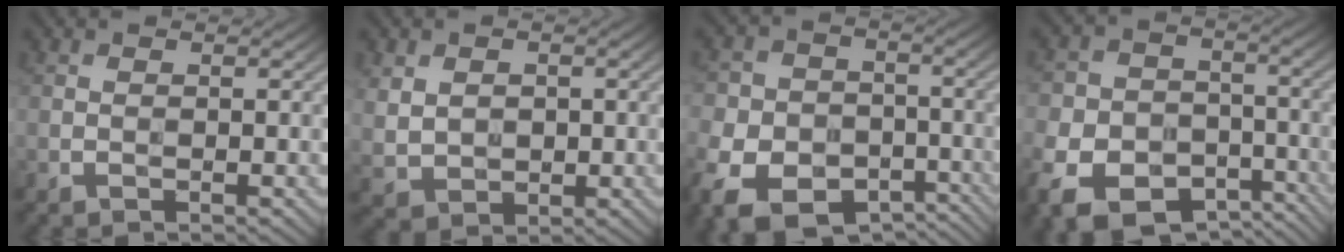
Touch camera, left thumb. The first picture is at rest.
{"total": 4.4, "force": [0.8, 3.5, 2.5], "torque": [-0.066, -0.007, 0.023]}
{"total": 13.3, "force": [-7.4, 9.3, 6.1], "torque": [-0.148, -0.048, -0.119]}
{"total": 13.1, "force": [-7.2, 8.9, 6.3], "torque": [-0.151, -0.039, -0.119]}